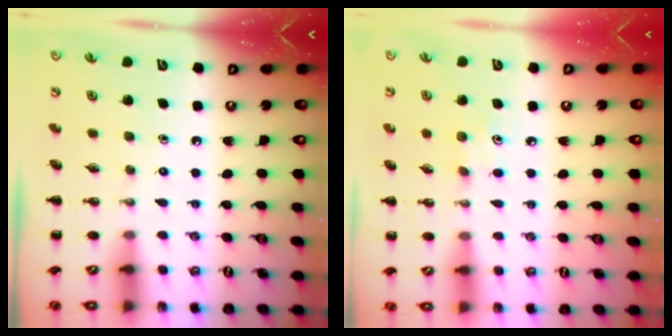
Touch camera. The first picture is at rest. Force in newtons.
{"total": 3.5, "press": 3.3, "slide": 1.1}